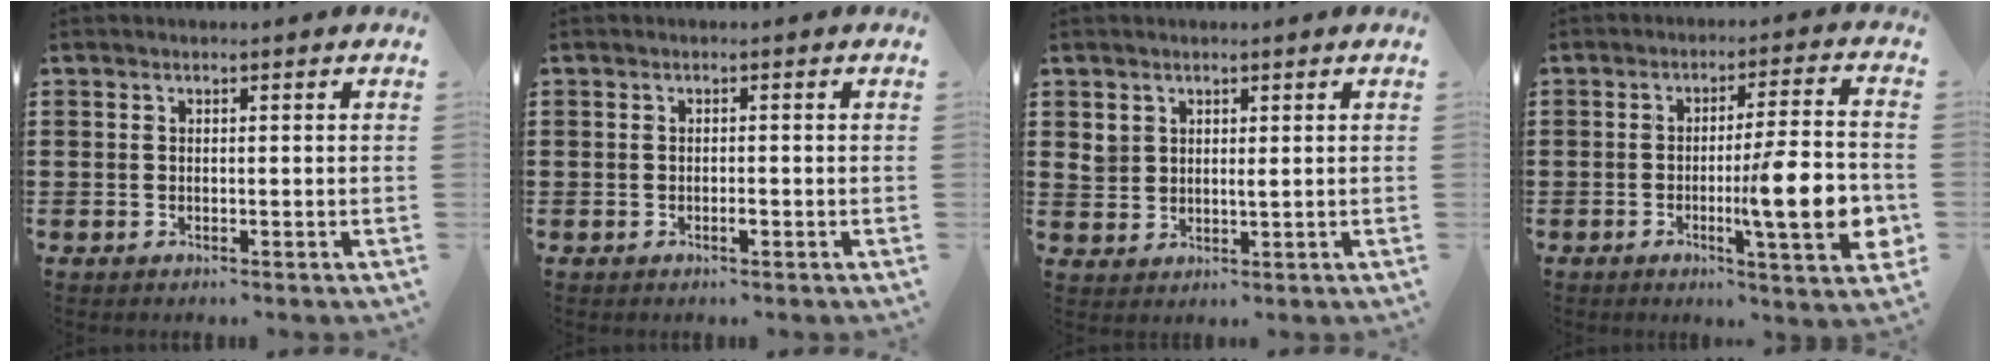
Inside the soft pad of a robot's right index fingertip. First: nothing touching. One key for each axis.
{"total": 0.9, "fx": -0.4, "fy": 0.2, "fz": 0.8, "tx": -0.015, "ty": -0.004, "tz": -0.006}
{"total": 2.0, "fx": 1.1, "fy": 1.4, "fz": 0.7, "tx": -0.020, "ty": 0.006, "tz": 0.021}
{"total": 12.2, "fx": -2.5, "fy": 1.7, "fz": 11.8, "tx": -0.175, "ty": -0.013, "tz": -0.046}